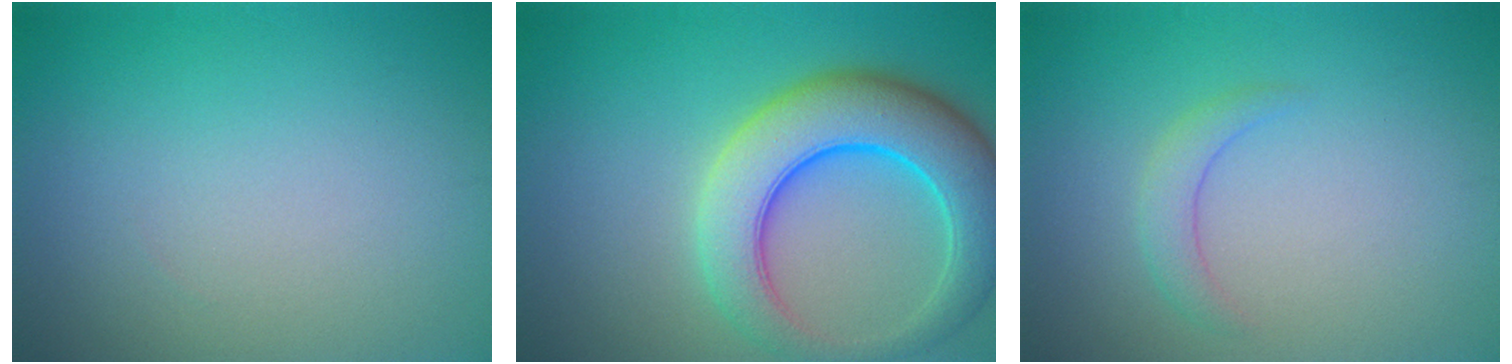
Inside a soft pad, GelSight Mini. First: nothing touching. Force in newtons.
{"total": 8.3, "press": 8.3, "slide": 0.4}
{"total": 1.7, "press": 1.6, "slide": 0.2}